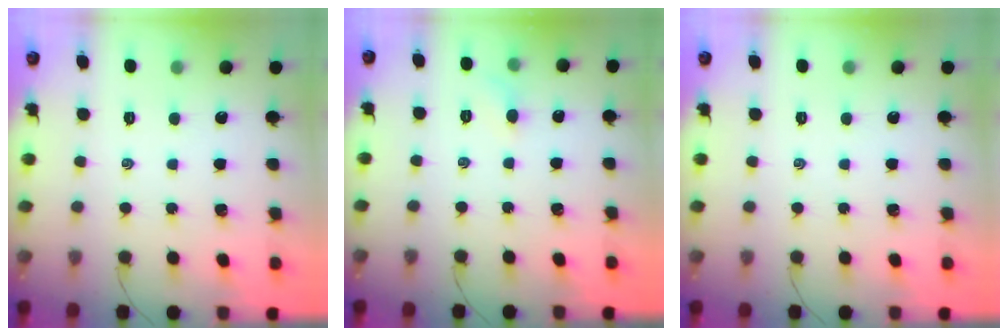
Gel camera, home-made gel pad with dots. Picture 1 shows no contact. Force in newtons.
{"total": 4.0, "press": 3.8, "slide": 1.3}
{"total": 0.0}